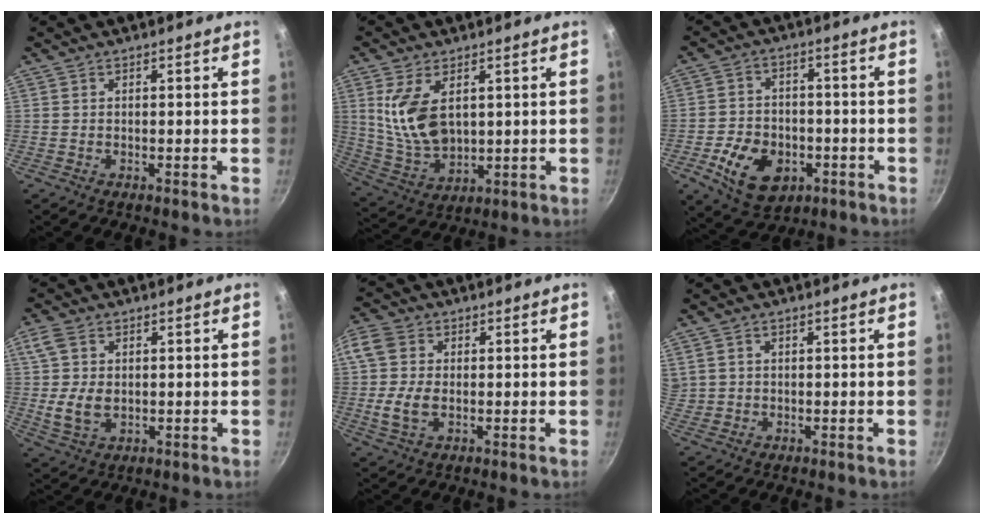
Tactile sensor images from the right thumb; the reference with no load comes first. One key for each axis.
{"total": 12.0, "fx": 3.2, "fy": 7.1, "fz": 9.2, "tx": -0.164, "ty": -0.028, "tz": 0.076}
{"total": 12.9, "fx": -4.8, "fy": 9.0, "fz": 7.9, "tx": -0.115, "ty": 0.022, "tz": -0.070}
{"total": 7.6, "fx": 0.4, "fy": 5.2, "fz": 5.5, "tx": -0.107, "ty": -0.006, "tz": 0.007}
{"total": 8.7, "fx": -0.2, "fy": 6.3, "fz": 6.0, "tx": -0.116, "ty": 0.004, "tz": -0.015}
{"total": 0.6, "fx": 0.1, "fy": 0.5, "fz": 0.2, "tx": -0.003, "ty": 0.005, "tz": 0.003}